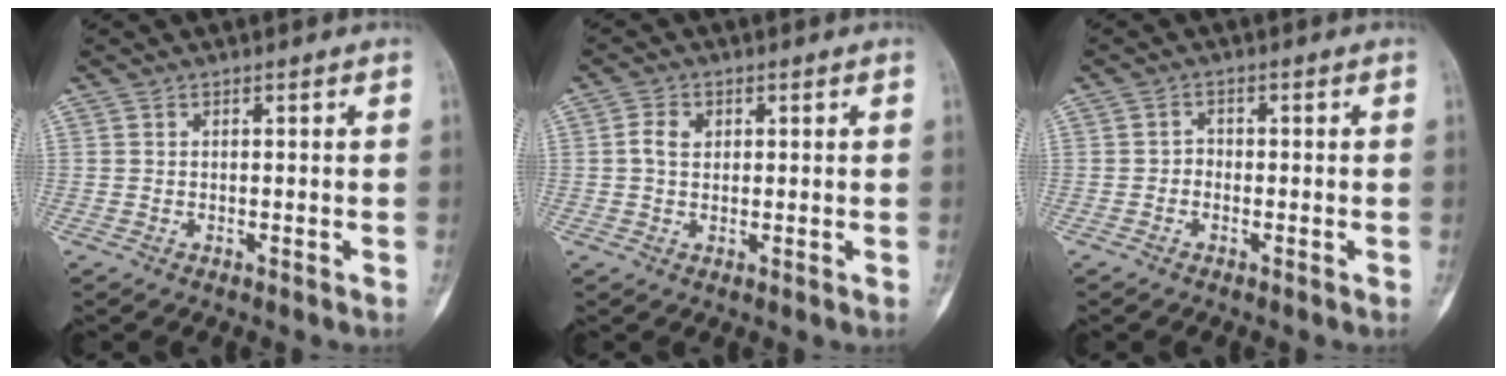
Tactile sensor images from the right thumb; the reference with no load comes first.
{"total": 3.0, "force": [0.5, 2.2, 1.9], "torque": [-0.032, 0.004, 0.008]}
{"total": 1.3, "force": [-0.6, 1.0, 0.5], "torque": [0.004, 0.007, -0.018]}